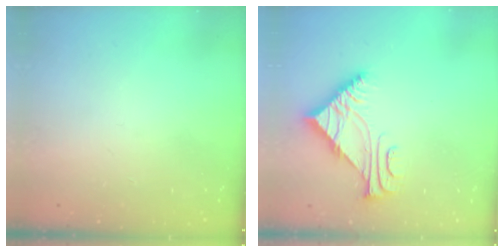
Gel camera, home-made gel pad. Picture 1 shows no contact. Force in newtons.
{"total": 7.3, "press": 7.3, "slide": 0.6}